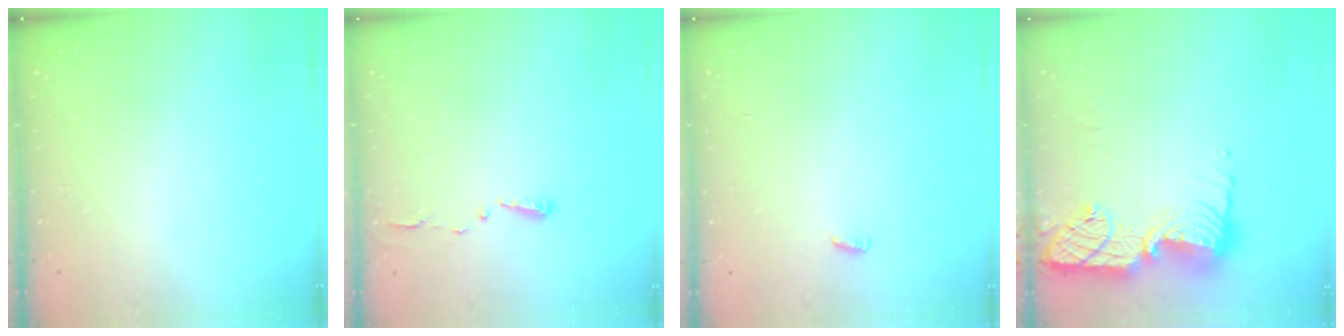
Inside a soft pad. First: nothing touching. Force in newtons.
{"total": 2.7, "press": 2.7, "slide": 0.4}
{"total": 6.9, "press": 2.6, "slide": 6.4}
{"total": 16.5, "press": 16.4, "slide": 1.2}